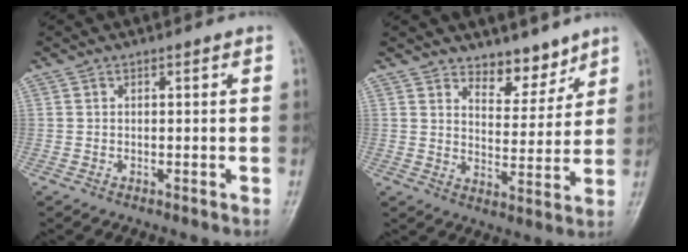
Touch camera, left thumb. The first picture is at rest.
{"total": 6.9, "force": [5.6, 3.2, 2.4], "torque": [-0.005, -0.047, 0.093]}